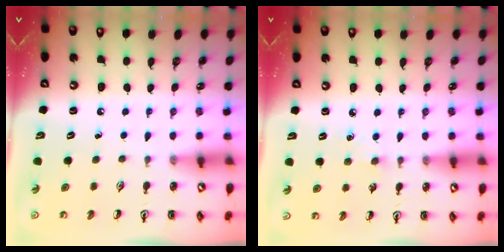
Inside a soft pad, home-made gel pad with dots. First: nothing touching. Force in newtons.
{"total": 2.7, "press": 2.7, "slide": 0.4}